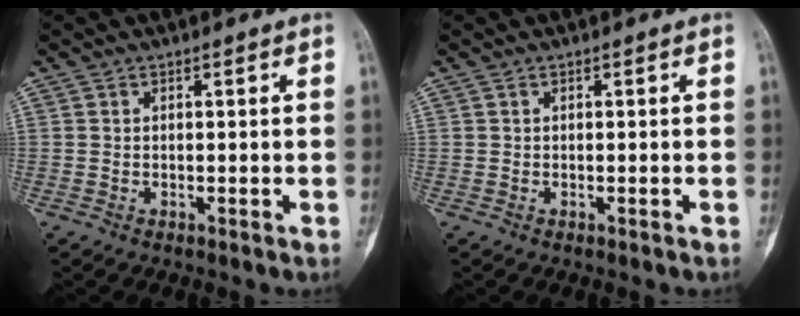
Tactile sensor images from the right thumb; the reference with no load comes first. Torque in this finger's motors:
{"motor_torque": [0.25, 0.02, -0.16, 0.00, -0.03]}